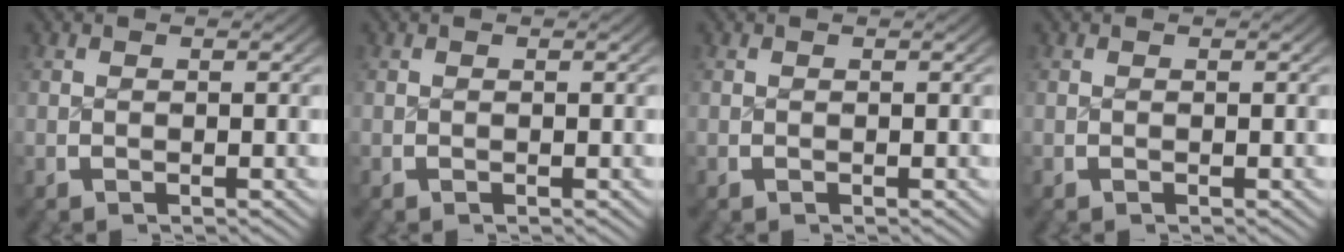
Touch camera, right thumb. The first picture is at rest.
{"total": 0.0}
{"total": 0.0}
{"total": 0.0}